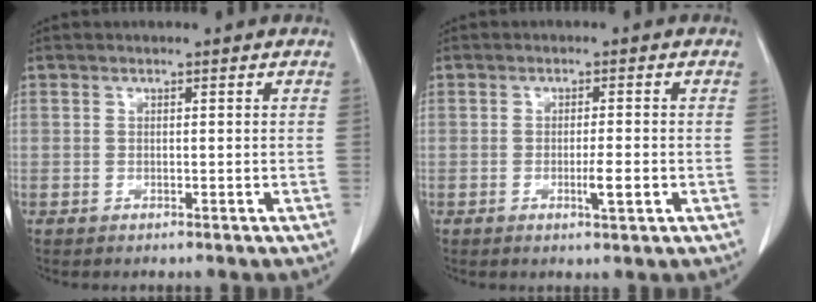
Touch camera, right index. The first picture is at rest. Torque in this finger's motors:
{"motor_torque": [0.37, -0.13, 0.14, 0.06]}